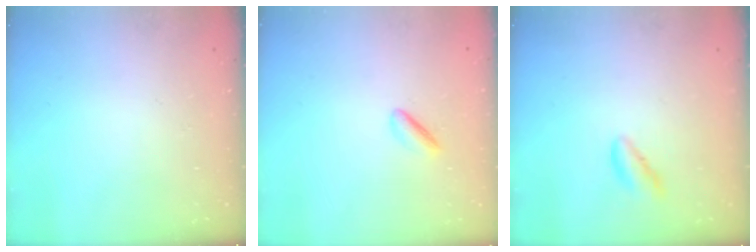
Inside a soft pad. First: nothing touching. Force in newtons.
{"total": 1.8, "press": 1.7, "slide": 0.6}
{"total": 0.0}